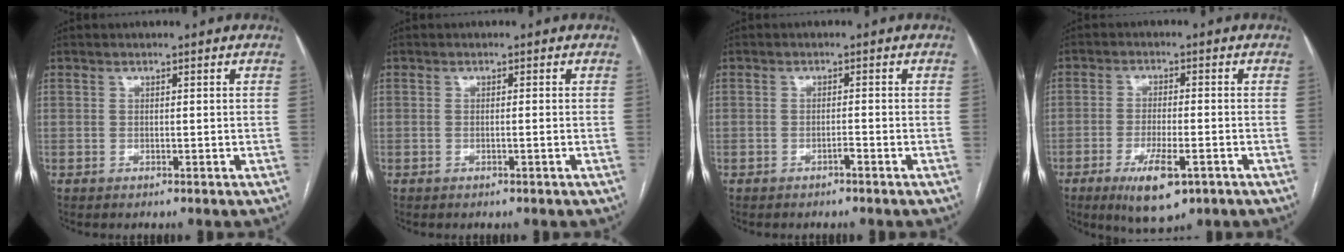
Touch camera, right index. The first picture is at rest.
{"total": 0.5, "force": [-0.1, -0.1, 0.5], "torque": [-0.009, 0.001, -0.002]}
{"total": 0.9, "force": [-0.7, 0.1, 0.6], "torque": [-0.013, 0.001, -0.012]}
{"total": 8.4, "force": [-4.2, 2.1, 6.9], "torque": [-0.124, -0.016, -0.063]}